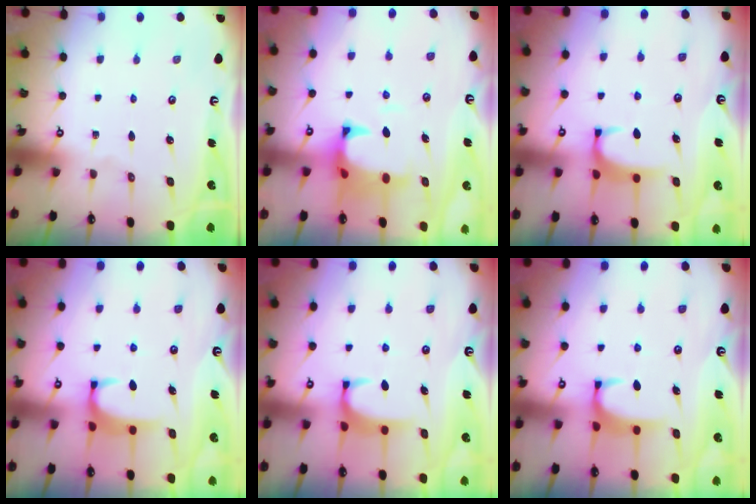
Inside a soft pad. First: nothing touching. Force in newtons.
{"total": 2.6, "press": 2.4, "slide": 1.1}
{"total": 1.8, "press": 1.7, "slide": 0.5}
{"total": 2.0, "press": 1.9, "slide": 0.6}
{"total": 1.8, "press": 1.7, "slide": 0.6}
{"total": 1.8, "press": 1.7, "slide": 0.6}